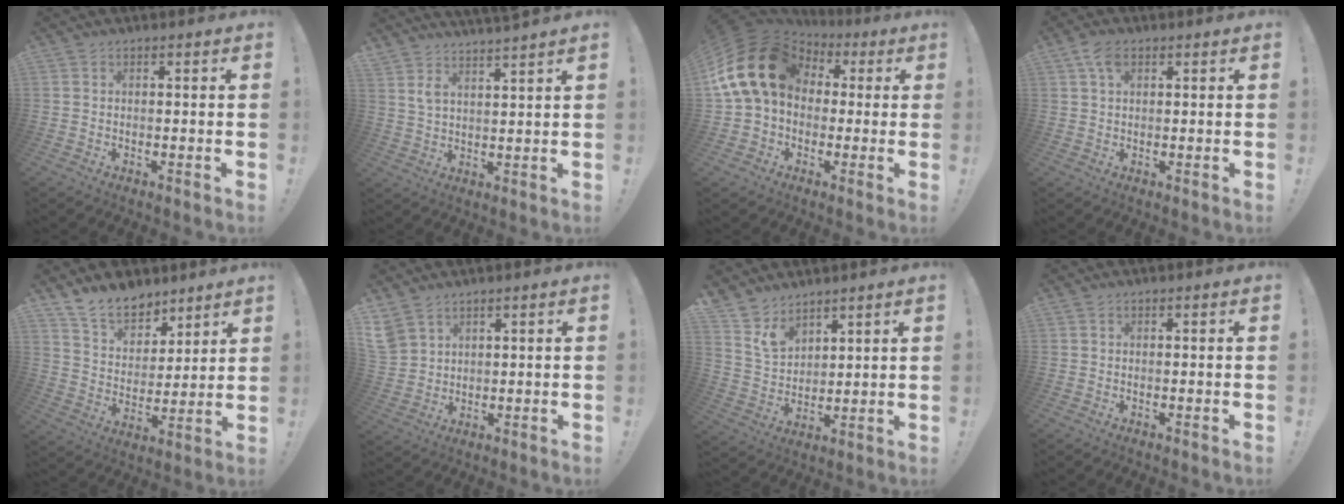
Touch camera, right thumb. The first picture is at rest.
{"total": 5.3, "force": [4.6, 1.0, 2.4], "torque": [-0.043, -0.025, 0.083]}
{"total": 18.7, "force": [3.9, 13.9, 11.9], "torque": [-0.212, -0.005, 0.079]}
{"total": 4.7, "force": [2.0, 2.6, 3.3], "torque": [-0.059, 0.002, 0.037]}
{"total": 12.4, "force": [10.0, 6.5, 3.3], "torque": [-0.062, -0.073, 0.193]}
{"total": 5.8, "force": [4.2, 3.6, 1.9], "torque": [-0.048, -0.019, 0.085]}
{"total": 8.7, "force": [6.9, 4.9, 2.1], "torque": [-0.040, -0.051, 0.137]}
{"total": 0.0}